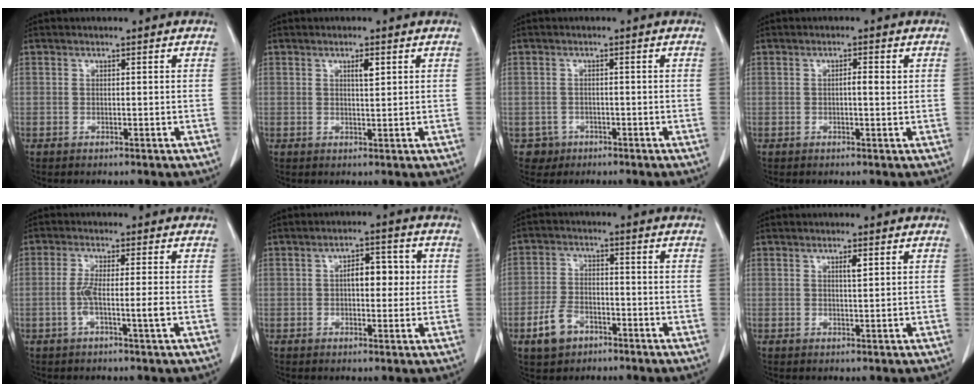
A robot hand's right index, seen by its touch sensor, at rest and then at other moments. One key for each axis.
{"total": 1.9, "fx": 0.8, "fy": 0.3, "fz": 1.6, "tx": -0.030, "ty": -0.002, "tz": 0.013}
{"total": 2.5, "fx": -1.2, "fy": 2.2, "fz": -0.3, "tx": 0.008, "ty": 0.011, "tz": -0.019}
{"total": 1.7, "fx": 0.2, "fy": 0.2, "fz": 1.7, "tx": -0.028, "ty": 0.004, "tz": 0.002}
{"total": 4.3, "fx": -1.2, "fy": -0.3, "fz": 4.1, "tx": -0.084, "ty": -0.001, "tz": -0.022}
{"total": 5.3, "fx": 0.5, "fy": 2.4, "fz": 4.7, "tx": -0.068, "ty": 0.019, "tz": 0.006}
{"total": 6.1, "fx": -3.5, "fy": 3.9, "fz": 3.2, "tx": -0.077, "ty": 0.007, "tz": -0.059}
{"total": 1.8, "fx": 0.7, "fy": 0.8, "fz": 1.4, "tx": -0.023, "ty": -0.002, "tz": 0.011}